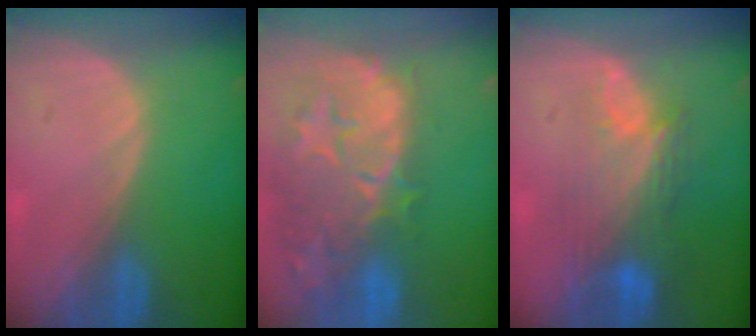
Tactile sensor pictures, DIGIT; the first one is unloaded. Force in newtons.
{"total": 14.7, "press": 11.9, "slide": 8.6}
{"total": 9.6, "press": 8.1, "slide": 5.1}